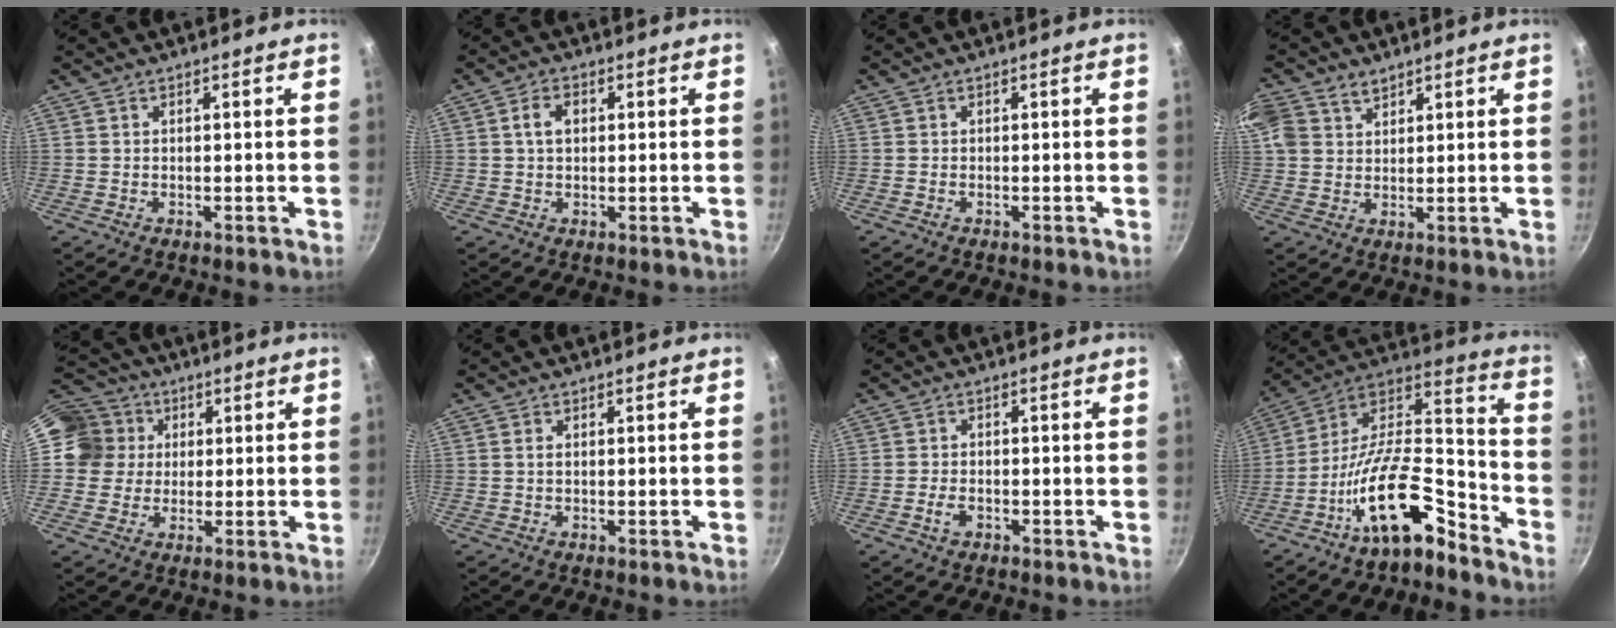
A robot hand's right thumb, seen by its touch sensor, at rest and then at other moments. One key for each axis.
{"total": 3.8, "fx": 0.7, "fy": 2.6, "fz": 2.6, "tx": -0.034, "ty": 0.007, "tz": 0.008}
{"total": 0.0}
{"total": 9.5, "fx": 4.7, "fy": 7.3, "fz": 3.9, "tx": -0.086, "ty": 0.015, "tz": 0.094}
{"total": 10.4, "fx": 1.9, "fy": 9.7, "fz": 3.0, "tx": -0.029, "ty": 0.016, "tz": 0.018}
{"total": 0.7, "fx": 0.1, "fy": 0.3, "fz": 0.6, "tx": -0.013, "ty": 0.001, "tz": 0.002}
{"total": 2.7, "fx": -1.3, "fy": 1.6, "fz": 1.7, "tx": -0.036, "ty": 0.012, "tz": -0.026}
{"total": 18.9, "fx": -11.7, "fy": 7.2, "fz": 13.0, "tx": -0.190, "ty": 0.105, "tz": -0.216}